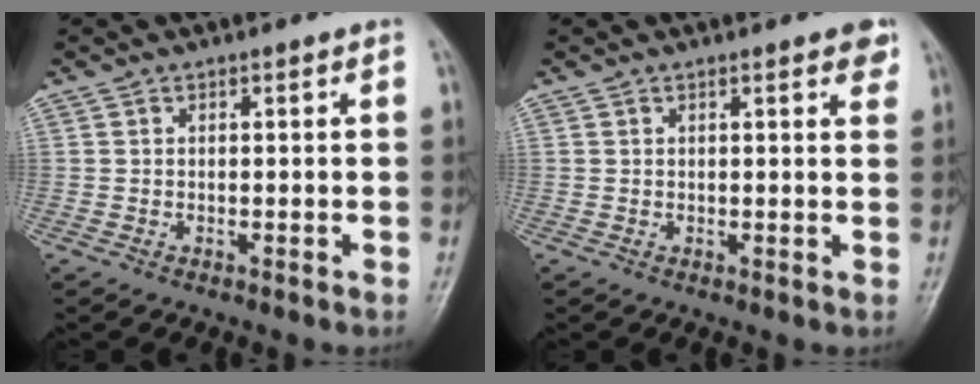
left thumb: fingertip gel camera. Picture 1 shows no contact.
{"total": 3.3, "force": [2.0, 0.8, 2.5], "torque": [-0.020, -0.003, 0.021]}